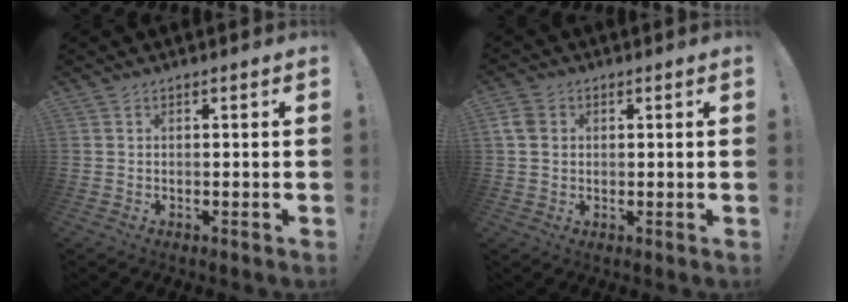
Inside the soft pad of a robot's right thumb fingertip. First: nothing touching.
{"total": 5.4, "force": [1.1, 4.5, 2.9], "torque": [-0.053, 0.008, 0.023]}